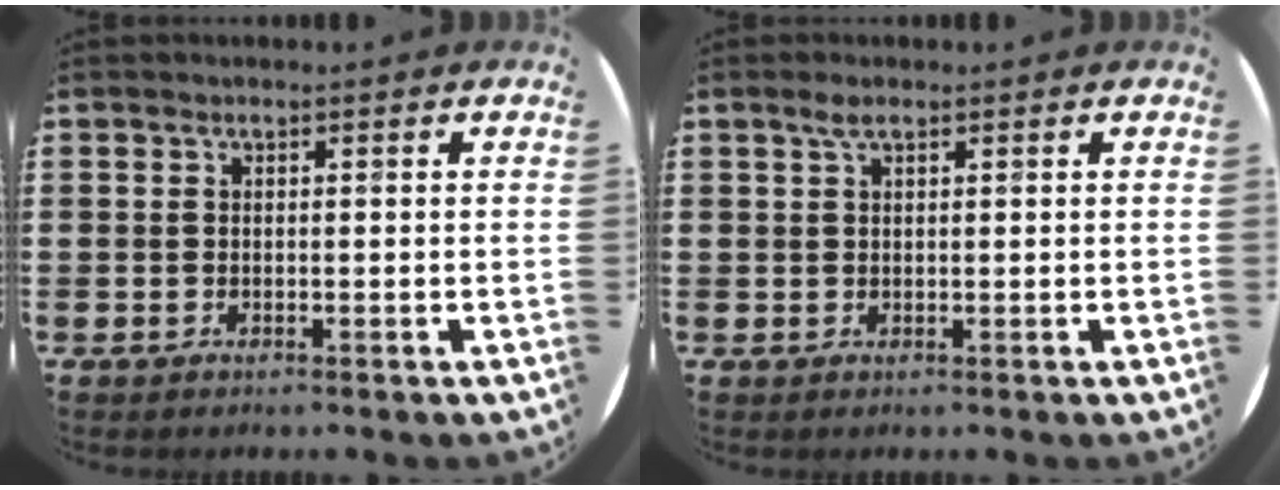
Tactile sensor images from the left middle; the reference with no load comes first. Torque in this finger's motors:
{"motor_torque": [0.41, -0.28, -0.16, 0.00]}